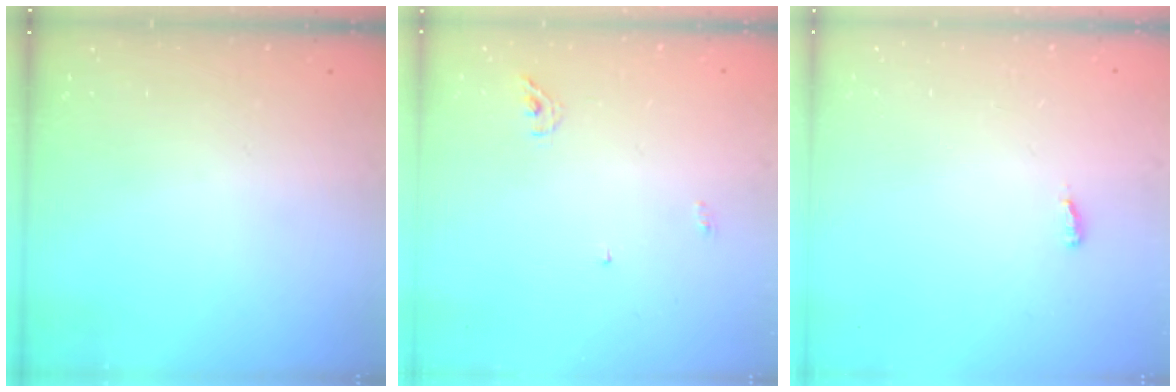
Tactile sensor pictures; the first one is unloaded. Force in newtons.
{"total": 4.3, "press": 4.3, "slide": 0.1}
{"total": 2.6, "press": 2.4, "slide": 1.0}